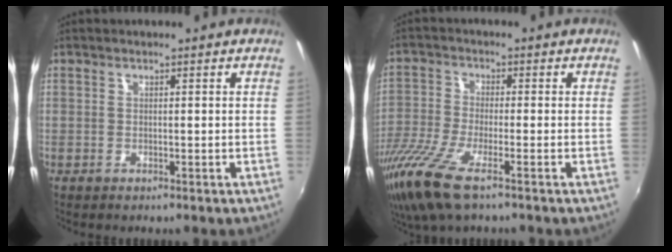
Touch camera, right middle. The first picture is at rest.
{"total": 11.5, "force": [-7.5, 2.3, 8.4], "torque": [-0.197, -0.042, -0.150]}